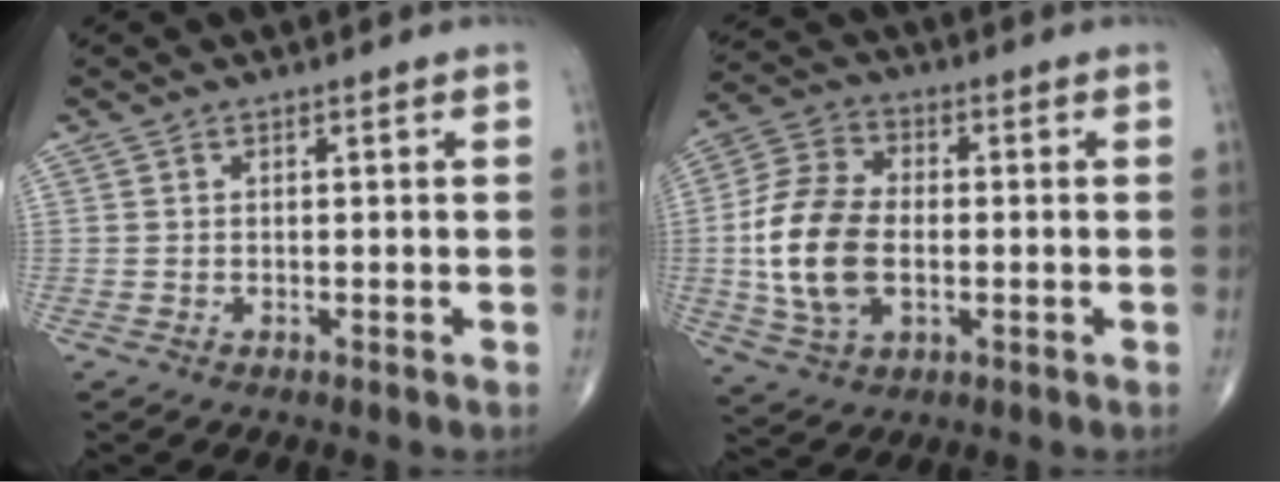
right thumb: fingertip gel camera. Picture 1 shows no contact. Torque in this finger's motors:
{"motor_torque": [-0.26, 1.16, 1.52, 0.06, 0.45]}